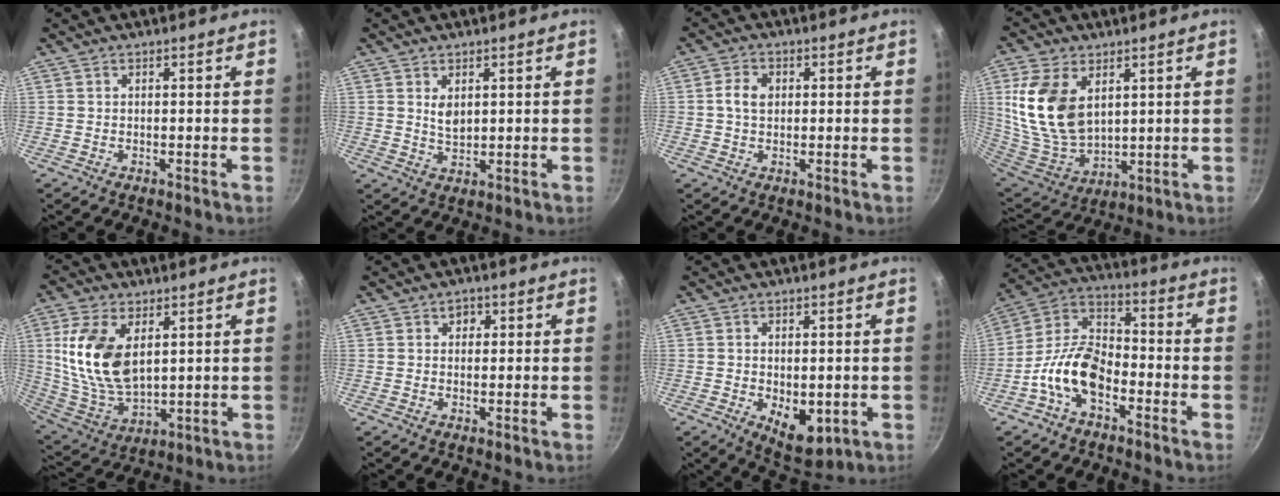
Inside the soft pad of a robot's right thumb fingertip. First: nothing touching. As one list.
[{"total": 3.3, "force": [1.2, 1.9, 2.5], "torque": [-0.041, -0.012, 0.026]}, {"total": 4.3, "force": [0.6, 2.9, 3.1], "torque": [-0.055, 0.008, 0.004]}, {"total": 17.1, "force": [4.9, 10.8, 12.3], "torque": [-0.229, -0.033, 0.110]}, {"total": 16.0, "force": [4.1, 9.1, 12.5], "torque": [-0.235, -0.026, 0.094]}, {"total": 2.2, "force": [0.8, 1.8, 0.9], "torque": [0.002, -0.004, 0.010]}, {"total": 8.2, "force": [-1.6, 4.8, 6.5], "torque": [-0.078, -0.013, -0.007]}, {"total": 12.5, "force": [-5.3, 7.2, 8.7], "torque": [-0.148, 0.056, -0.120]}]